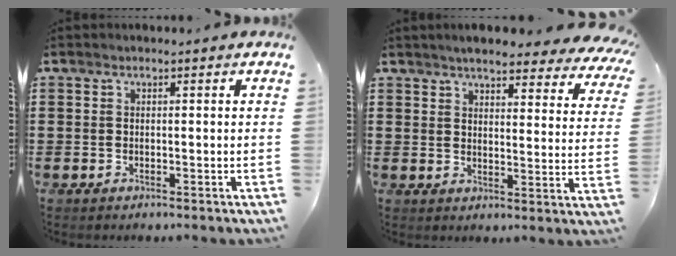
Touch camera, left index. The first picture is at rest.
{"total": 5.1, "force": [4.8, 0.5, 1.6], "torque": [-0.043, -0.021, 0.082]}